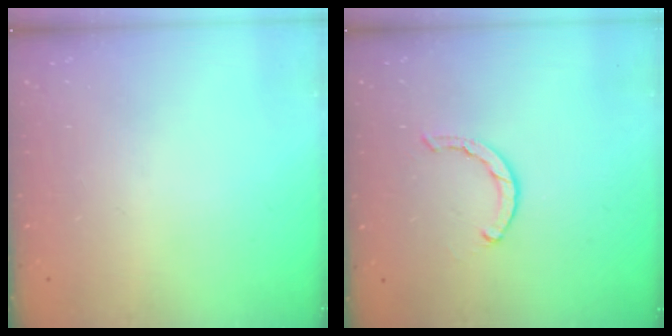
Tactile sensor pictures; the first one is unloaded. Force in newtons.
{"total": 2.1, "press": 2.1, "slide": 0.2}